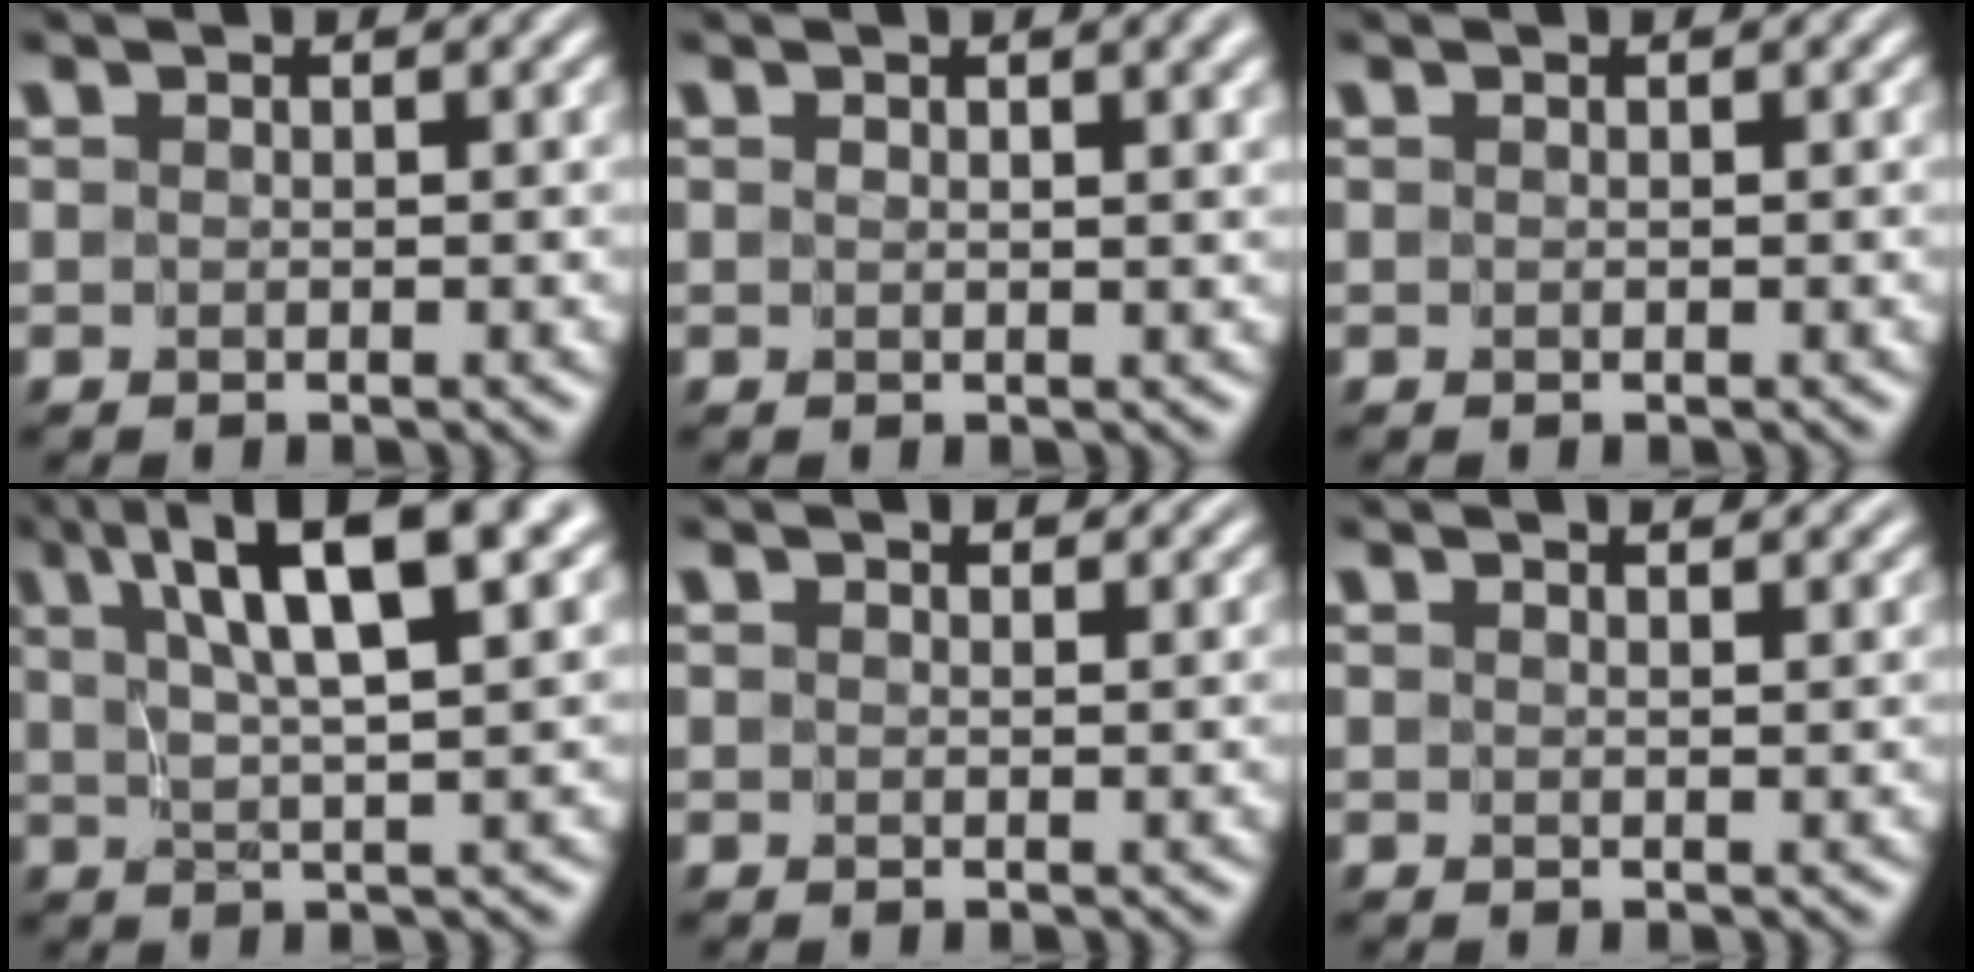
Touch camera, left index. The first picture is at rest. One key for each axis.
{"total": 3.7, "fx": 2.0, "fy": 1.3, "fz": 2.8, "tx": -0.013, "ty": 0.013, "tz": 0.012}
{"total": 0.0}
{"total": 8.7, "fx": 3.9, "fy": 1.9, "fz": 7.5, "tx": -0.114, "ty": 0.016, "tz": 0.066}
{"total": 1.9, "fx": 1.3, "fy": 0.9, "fz": 1.0, "tx": -0.009, "ty": 0.003, "tz": 0.016}
{"total": 2.4, "fx": 2.0, "fy": 0.6, "fz": 1.1, "tx": -0.001, "ty": 0.008, "tz": 0.012}